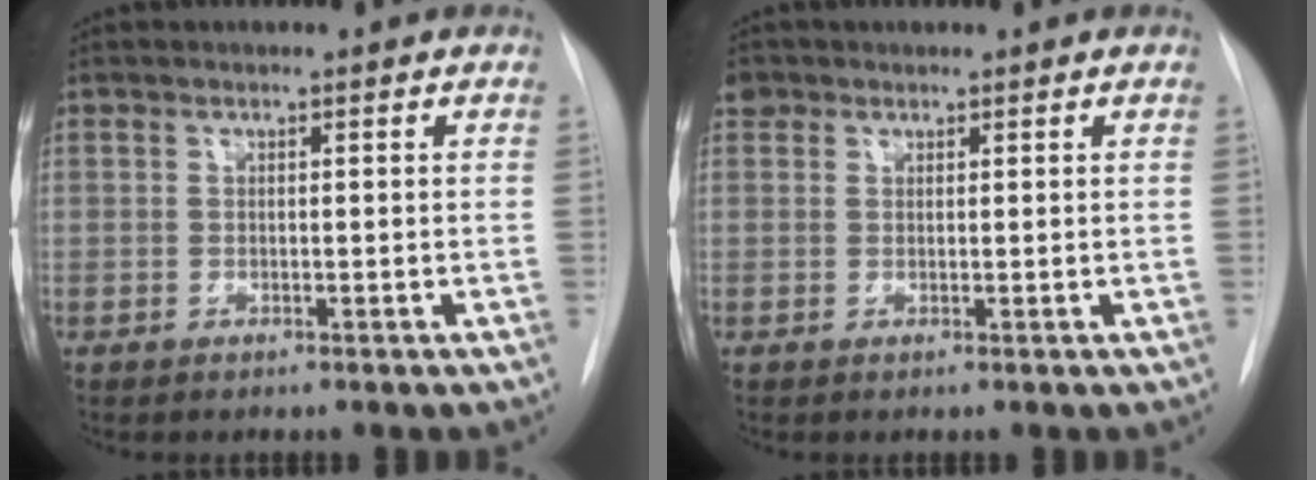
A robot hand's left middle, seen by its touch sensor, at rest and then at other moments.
{"total": 1.7, "force": [1.0, 1.4, 0.1], "torque": [0.005, 0.013, 0.014]}